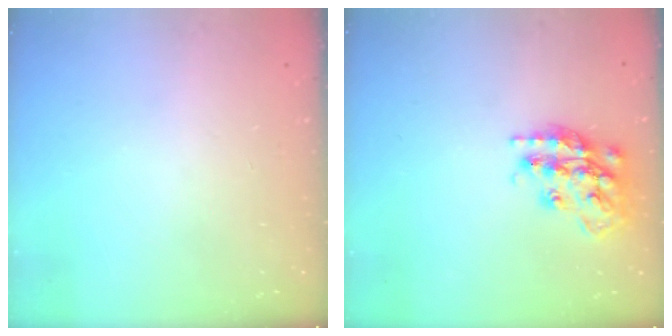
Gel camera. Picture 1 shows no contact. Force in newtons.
{"total": 17.8, "press": 17.7, "slide": 1.3}